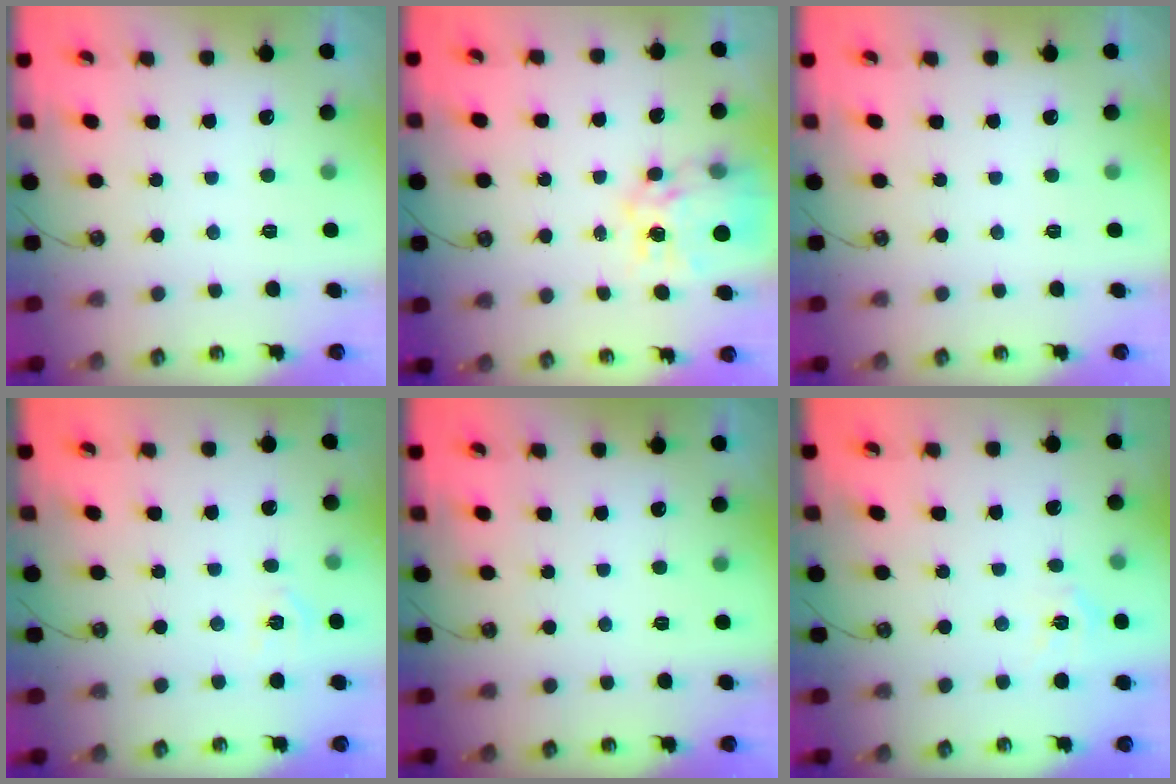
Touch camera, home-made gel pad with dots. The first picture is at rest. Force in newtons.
{"total": 13.5, "press": 13.4, "slide": 1.4}
{"total": 0.0}
{"total": 3.2, "press": 3.1, "slide": 0.5}
{"total": 0.0}
{"total": 4.7, "press": 4.7, "slide": 0.5}